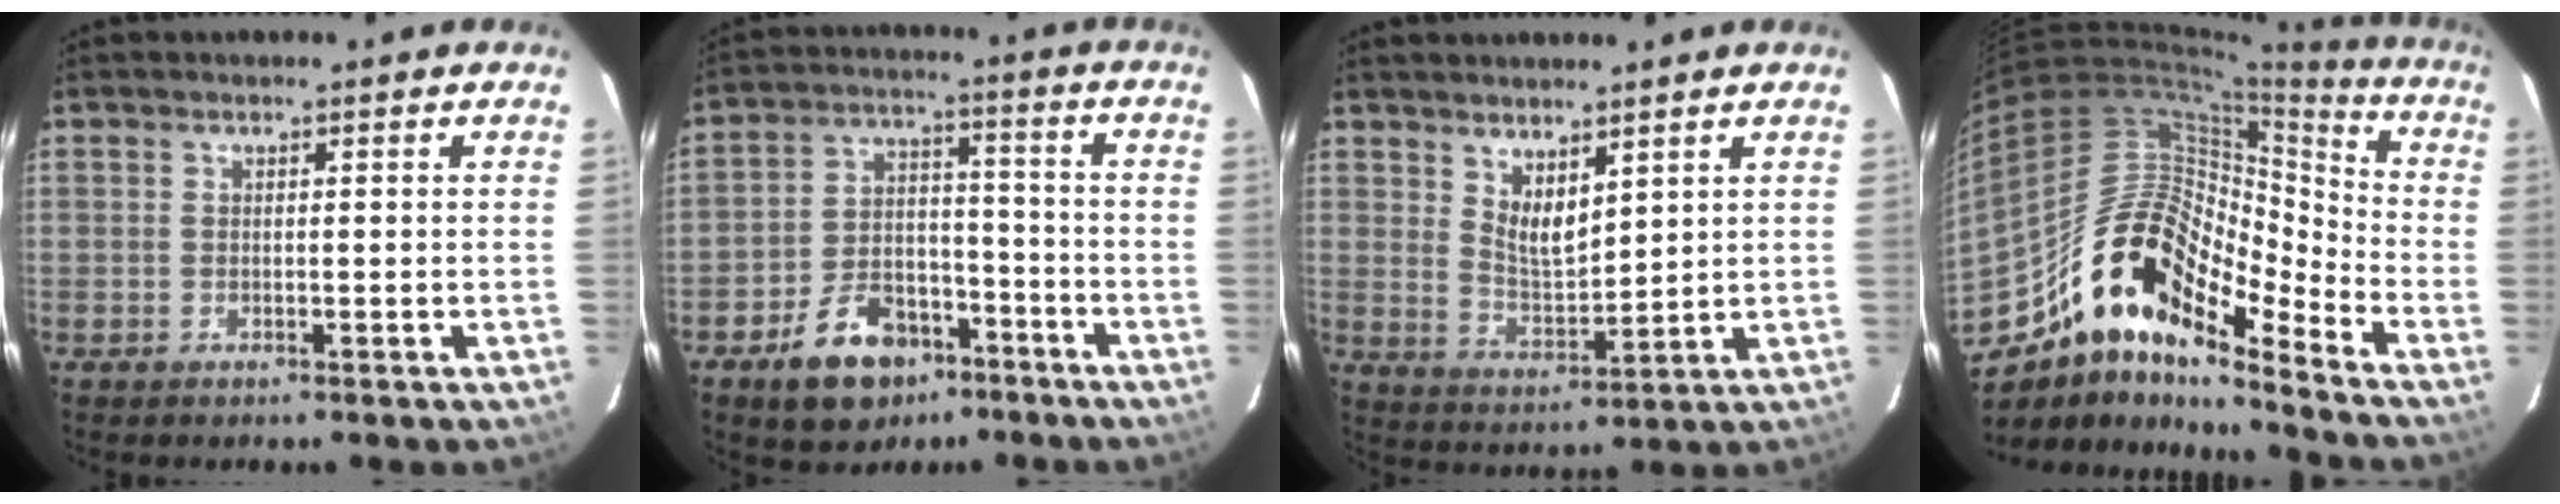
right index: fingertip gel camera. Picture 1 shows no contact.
{"total": 12.8, "force": [-8.0, 7.9, 6.1], "torque": [-0.130, 0.027, -0.115]}
{"total": 5.9, "force": [4.0, 2.5, 3.6], "torque": [-0.060, -0.010, 0.078]}
{"total": 18.9, "force": [-13.5, 6.5, 11.5], "torque": [-0.184, 0.001, -0.261]}